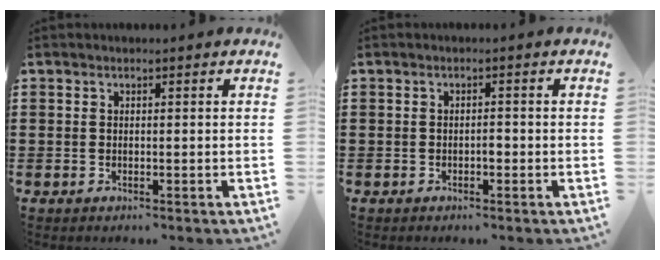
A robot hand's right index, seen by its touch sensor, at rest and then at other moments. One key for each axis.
{"total": 1.2, "fx": -0.5, "fy": 0.5, "fz": 1.0, "tx": -0.021, "ty": -0.002, "tz": -0.010}